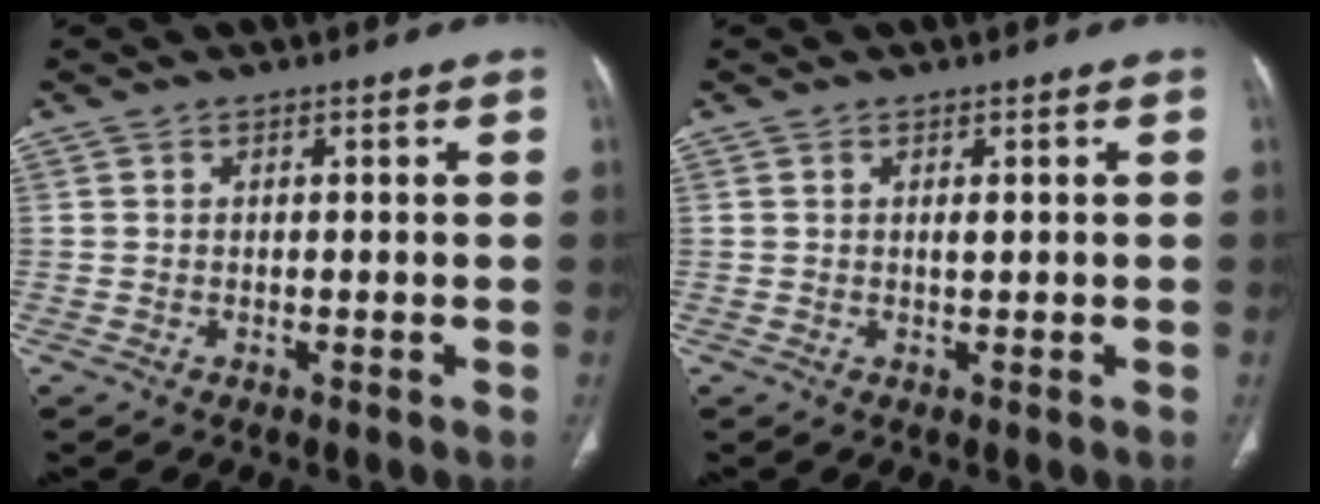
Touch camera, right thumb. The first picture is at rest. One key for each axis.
{"total": 1.1, "fx": 0.3, "fy": 0.4, "fz": 0.9, "tx": -0.016, "ty": -0.001, "tz": 0.004}